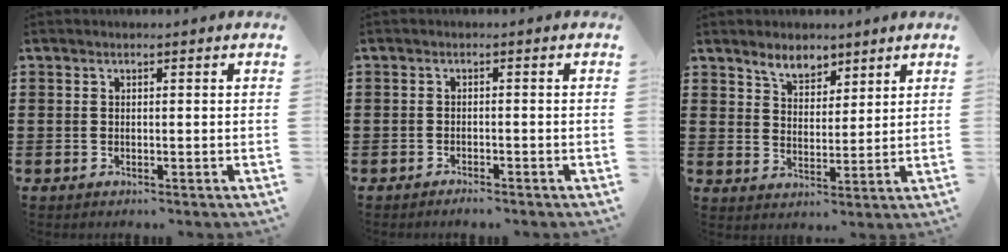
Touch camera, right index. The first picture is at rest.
{"total": 1.2, "force": [-1.2, 0.0, 0.2], "torque": [-0.007, -0.001, -0.024]}
{"total": 4.6, "force": [3.8, 2.2, 1.3], "torque": [-0.032, 0.000, 0.071]}